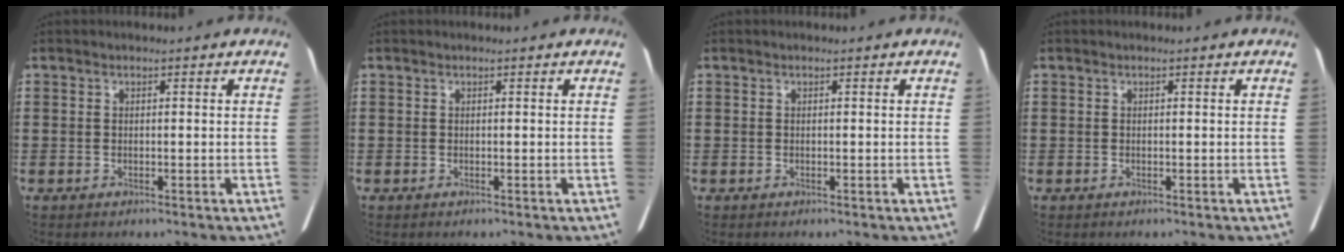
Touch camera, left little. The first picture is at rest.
{"total": 0.0}
{"total": 0.0}
{"total": 0.0}